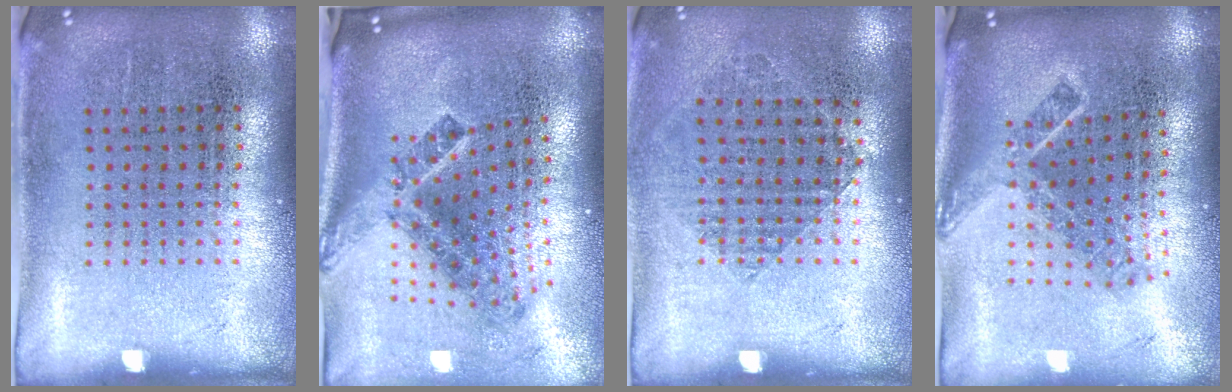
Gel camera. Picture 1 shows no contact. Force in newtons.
{"total": 2.7, "press": 1.6, "slide": 2.1}
{"total": 0.9, "press": 0.8, "slide": 0.4}
{"total": 1.9, "press": 1.4, "slide": 1.4}